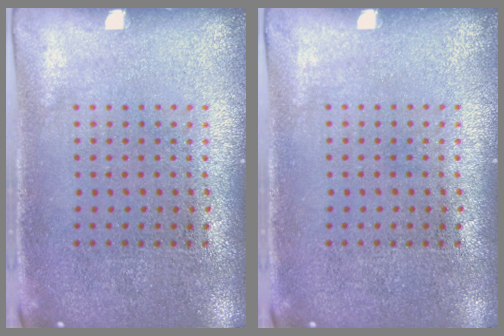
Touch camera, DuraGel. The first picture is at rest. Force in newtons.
{"total": 0.0}